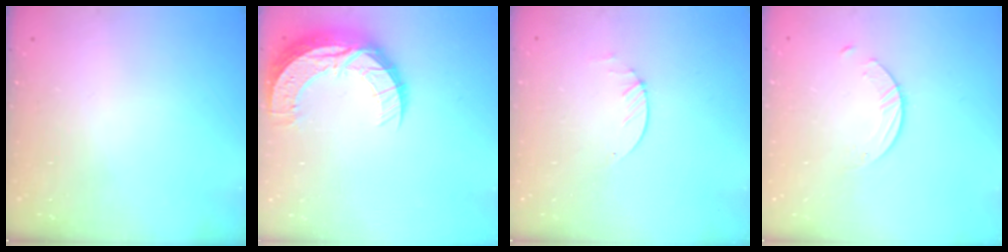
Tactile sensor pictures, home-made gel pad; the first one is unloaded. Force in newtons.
{"total": 15.3, "press": 15.3, "slide": 1.1}
{"total": 1.9, "press": 1.9, "slide": 0.3}
{"total": 1.4, "press": 1.4, "slide": 0.2}